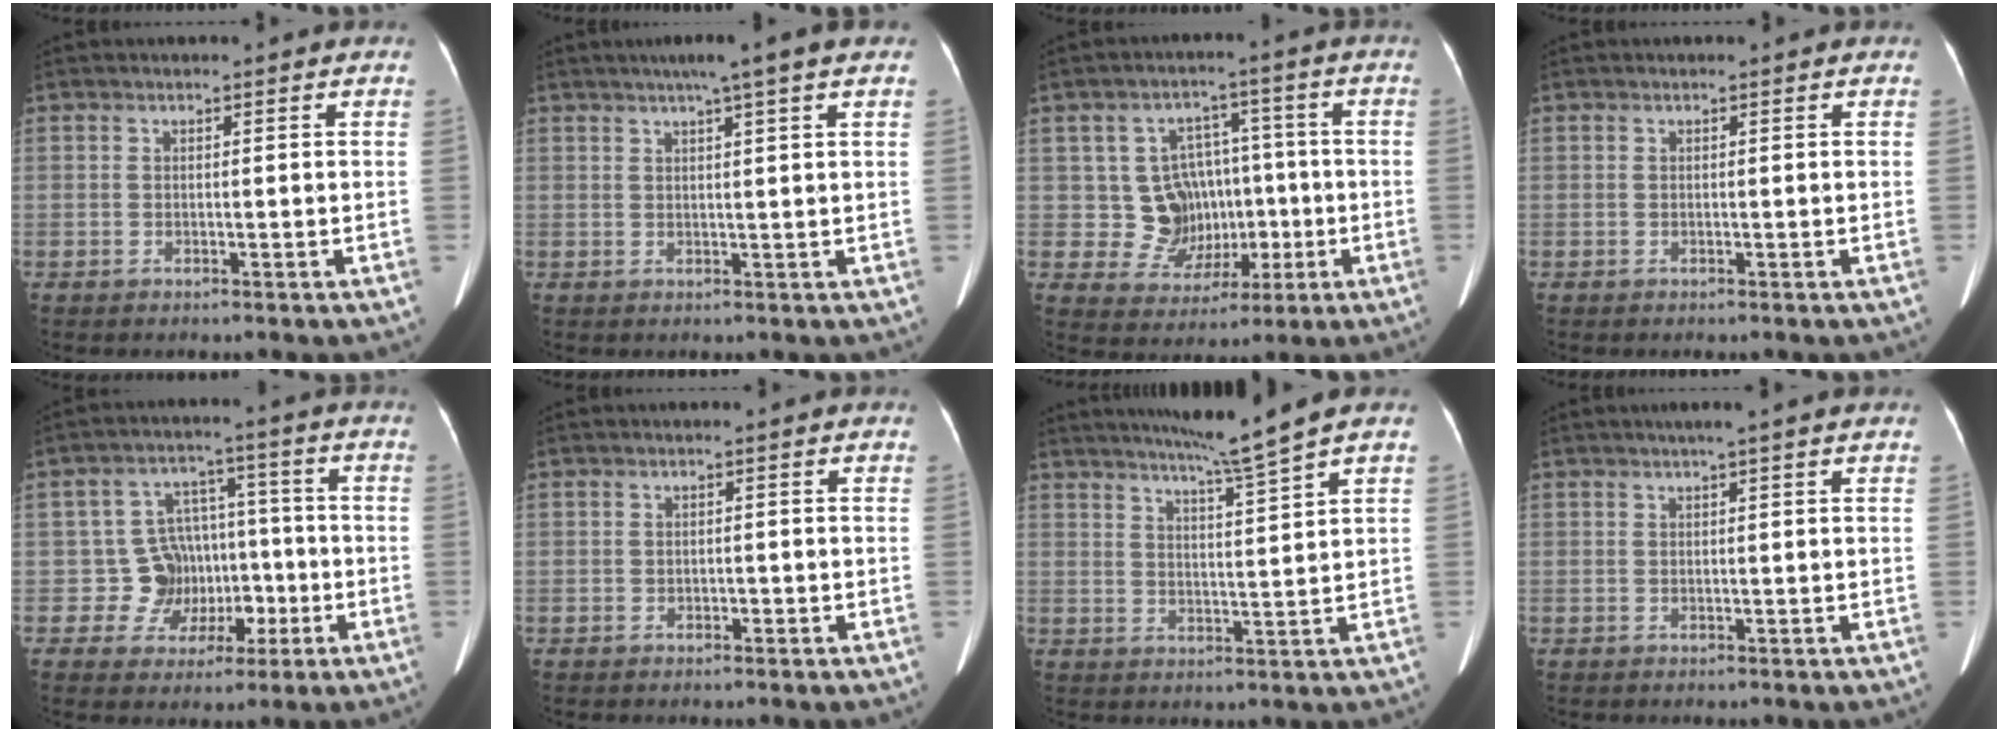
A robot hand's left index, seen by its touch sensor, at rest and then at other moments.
{"total": 5.7, "force": [3.8, -0.7, 4.1], "torque": [-0.062, 0.019, 0.055]}
{"total": 8.7, "force": [-0.3, 8.2, 2.8], "torque": [-0.040, 0.034, 0.012]}
{"total": 0.0}
{"total": 7.9, "force": [-1.7, 7.7, 1.3], "torque": [-0.002, 0.034, -0.019]}
{"total": 0.6, "force": [-0.3, 0.5, 0.2], "torque": [-0.002, 0.002, -0.006]}
{"total": 7.2, "force": [5.8, -2.3, 3.7], "torque": [-0.059, -0.008, 0.099]}
{"total": 2.1, "force": [1.5, -0.5, 1.4], "torque": [-0.023, 0.008, 0.027]}